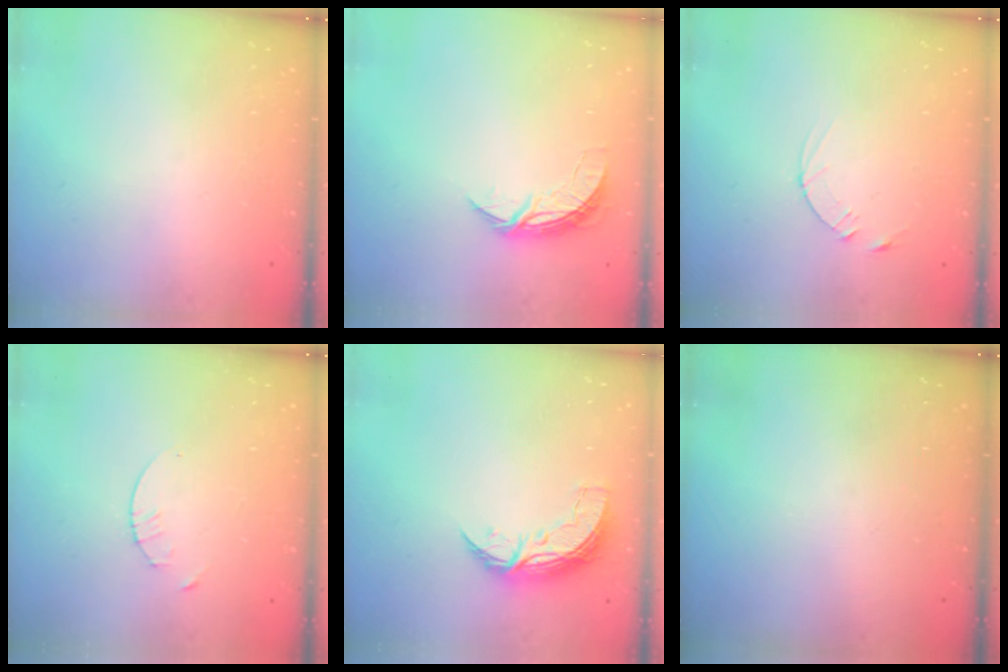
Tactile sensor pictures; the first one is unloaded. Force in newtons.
{"total": 6.5, "press": 6.5, "slide": 0.4}
{"total": 2.5, "press": 2.5, "slide": 0.3}
{"total": 1.7, "press": 1.6, "slide": 0.2}
{"total": 7.5, "press": 7.5, "slide": 0.5}
{"total": 0.0}